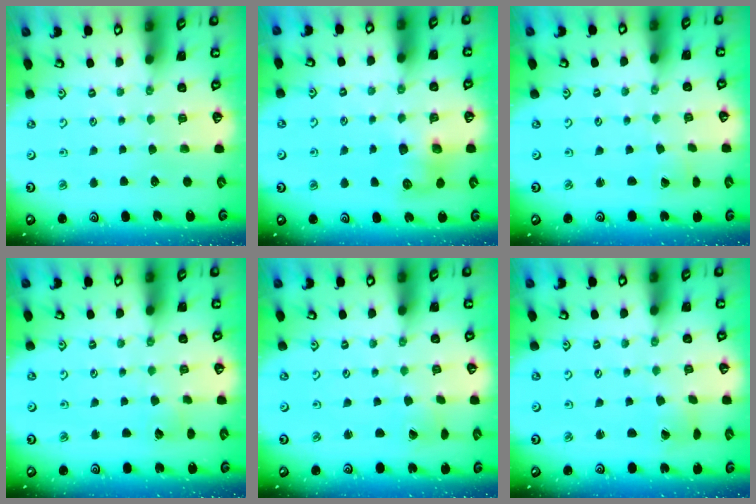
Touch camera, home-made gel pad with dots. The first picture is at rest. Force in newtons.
{"total": 7.4, "press": 7.4, "slide": 0.2}
{"total": 1.7, "press": 1.7, "slide": 0.1}
{"total": 2.4, "press": 2.3, "slide": 0.3}
{"total": 1.3, "press": 1.2, "slide": 0.4}
{"total": 1.9, "press": 1.8, "slide": 0.7}